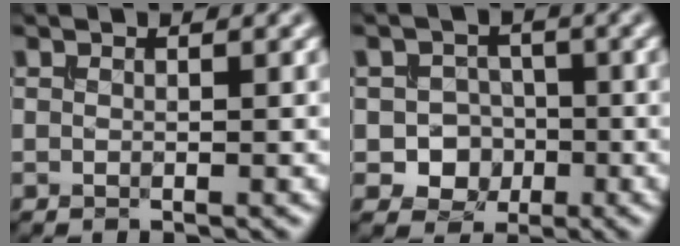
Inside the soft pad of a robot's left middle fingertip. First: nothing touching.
{"total": 4.1, "force": [-1.3, 3.6, 1.5], "torque": [-0.005, 0.004, -0.034]}